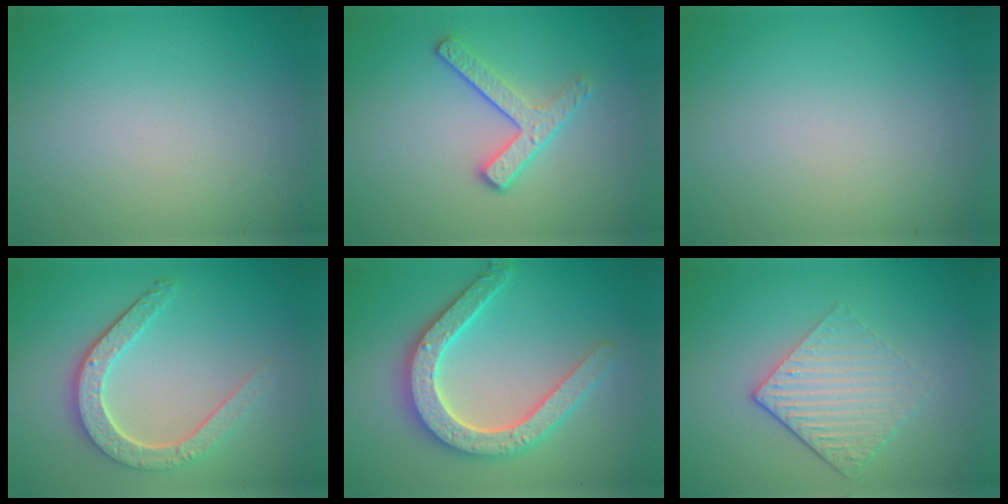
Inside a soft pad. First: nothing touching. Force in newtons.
{"total": 3.0, "press": 2.5, "slide": 1.8}
{"total": 0.0}
{"total": 4.5, "press": 3.6, "slide": 2.7}
{"total": 5.3, "press": 5.2, "slide": 0.9}
{"total": 4.3, "press": 2.9, "slide": 3.1}